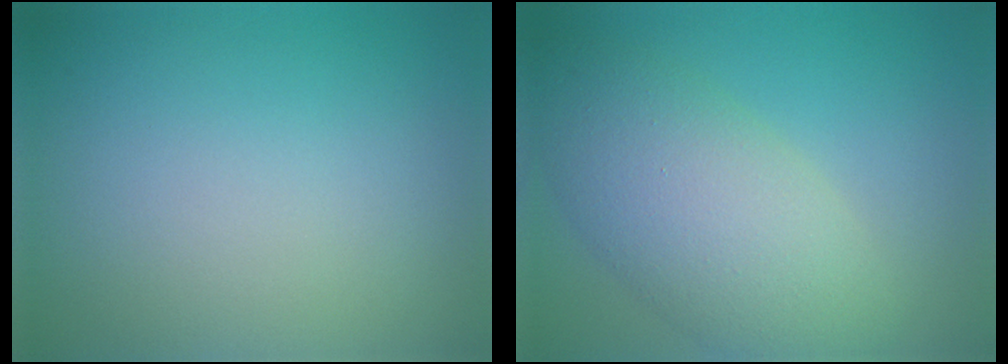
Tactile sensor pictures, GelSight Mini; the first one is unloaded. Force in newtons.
{"total": 7.5, "press": 7.5, "slide": 0.6}